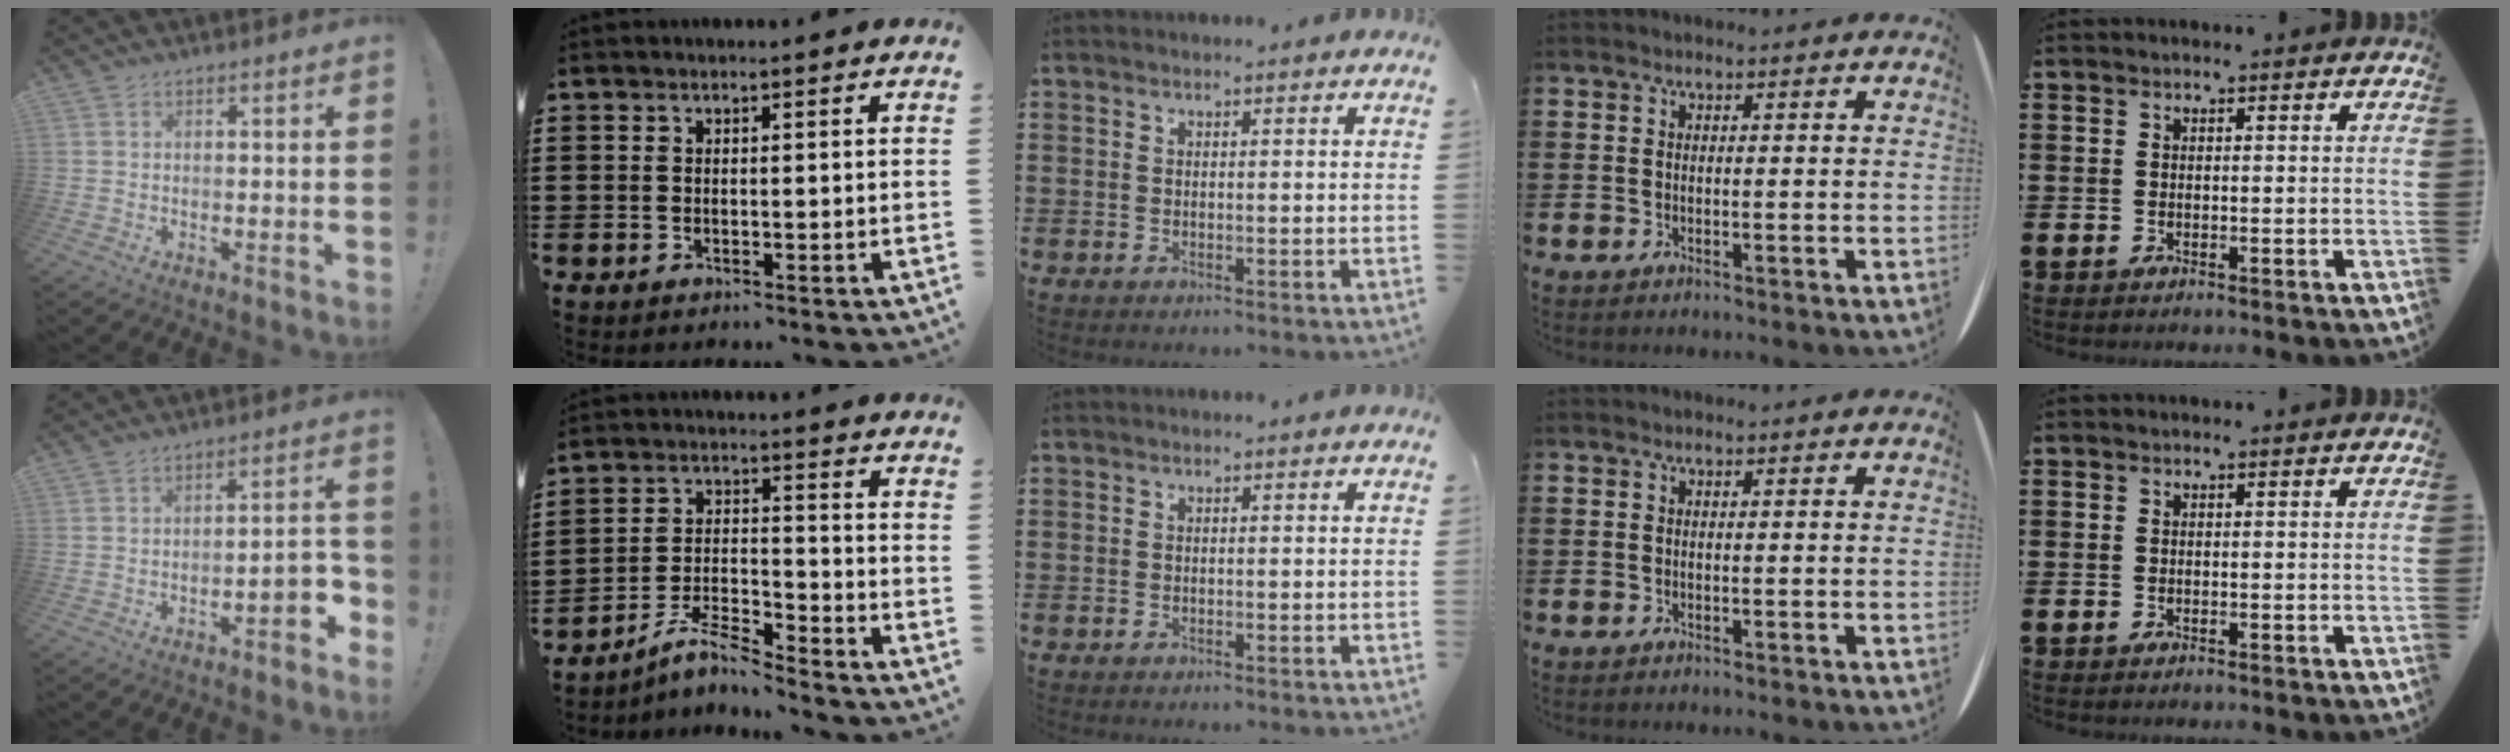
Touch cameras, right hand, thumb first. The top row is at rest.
{"thumb": {"total": 6.9, "force": [-3.5, 2.4, 5.4], "torque": [-0.065, 0.016, -0.058]}, "index": {"total": 5.9, "force": [-5.3, 0.7, 2.5], "torque": [-0.055, -0.001, -0.105]}}